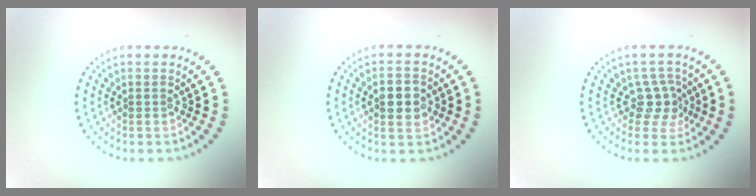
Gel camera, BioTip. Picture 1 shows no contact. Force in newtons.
{"total": 2.8, "press": 2.8, "slide": 0.0}
{"total": 2.3, "press": 1.7, "slide": 1.5}